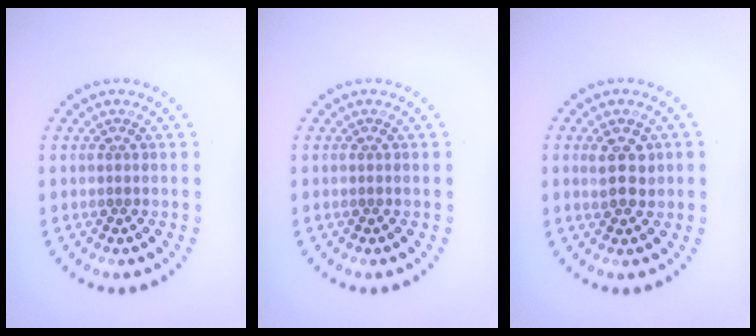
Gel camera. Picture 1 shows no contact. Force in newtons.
{"total": 0.0}
{"total": 2.6, "press": 2.6, "slide": 0.4}